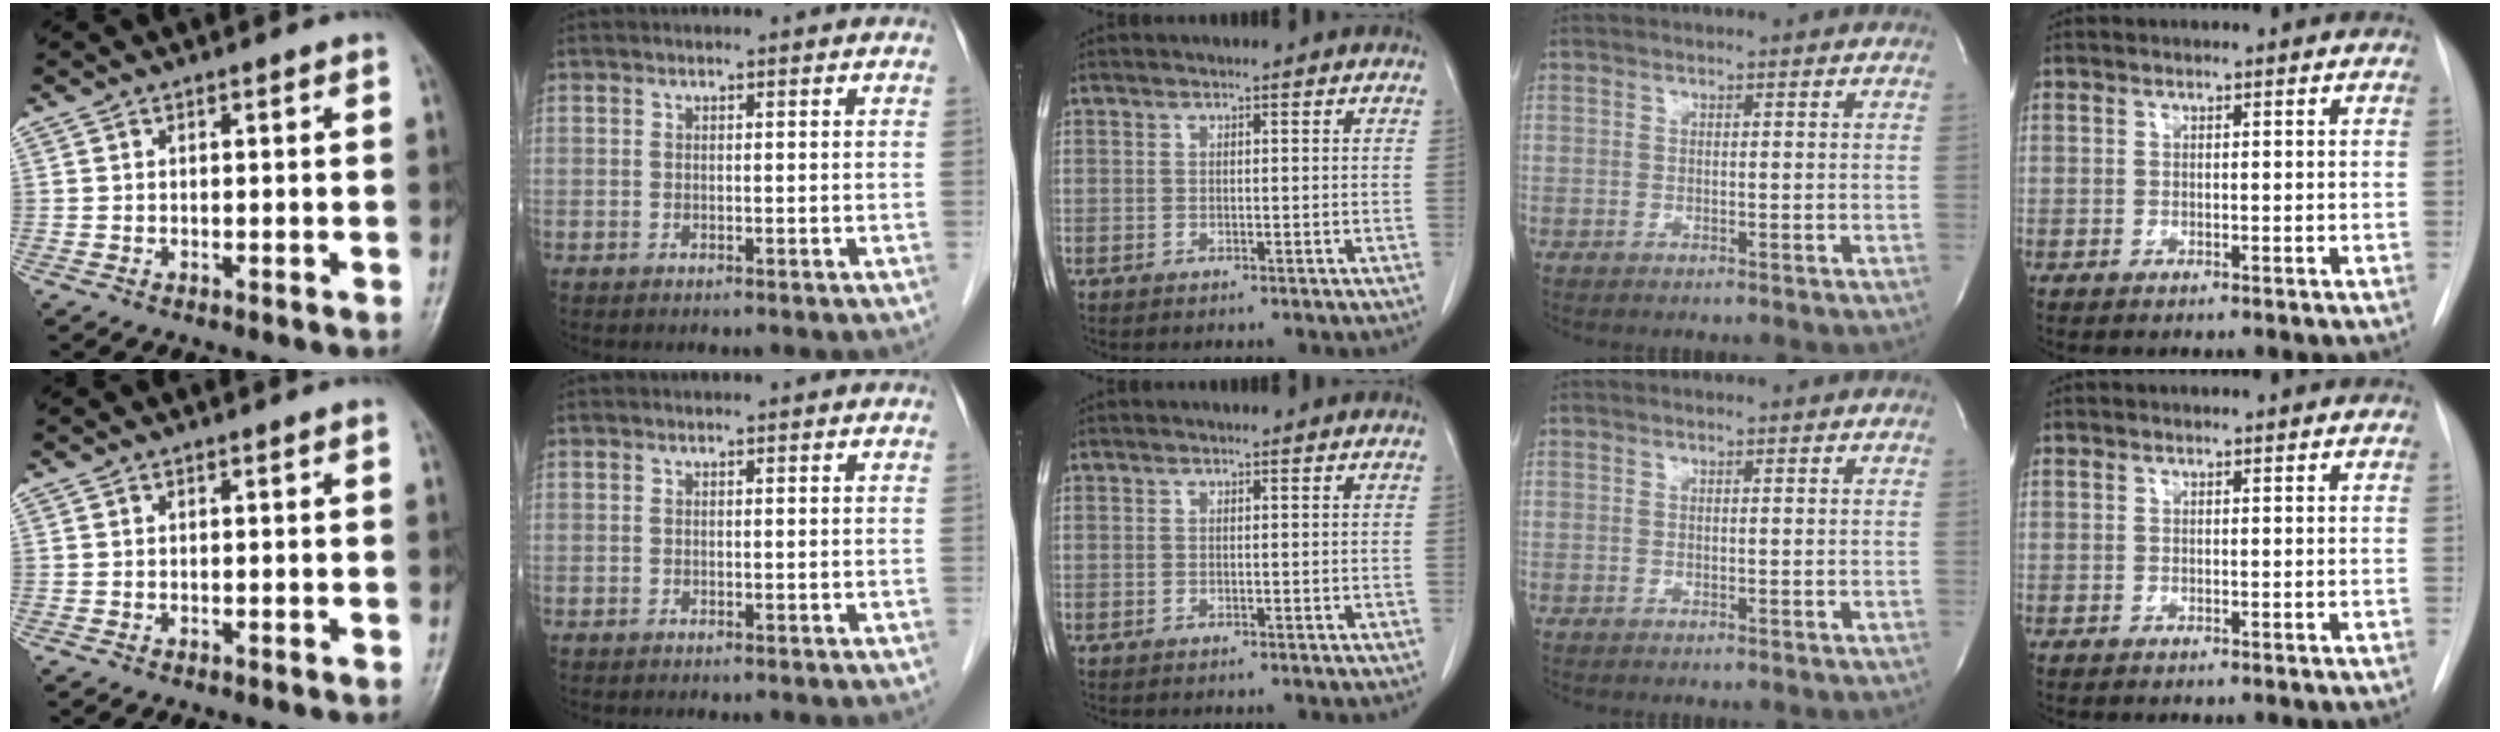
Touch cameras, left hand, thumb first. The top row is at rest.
{}